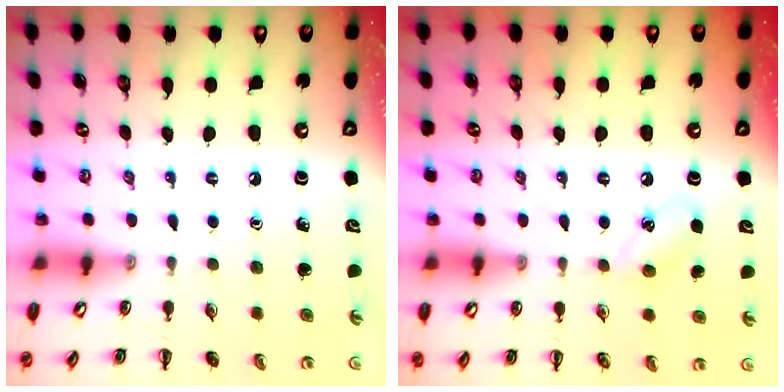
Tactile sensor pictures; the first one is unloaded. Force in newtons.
{"total": 4.8, "press": 4.5, "slide": 1.7}